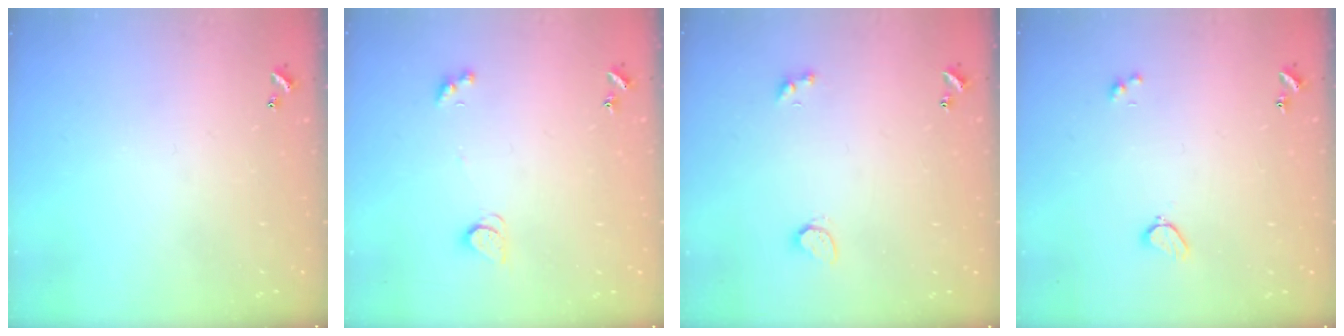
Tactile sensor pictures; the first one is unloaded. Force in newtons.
{"total": 2.6, "press": 2.6, "slide": 0.5}
{"total": 2.3, "press": 2.3, "slide": 0.5}
{"total": 2.0, "press": 1.9, "slide": 0.6}